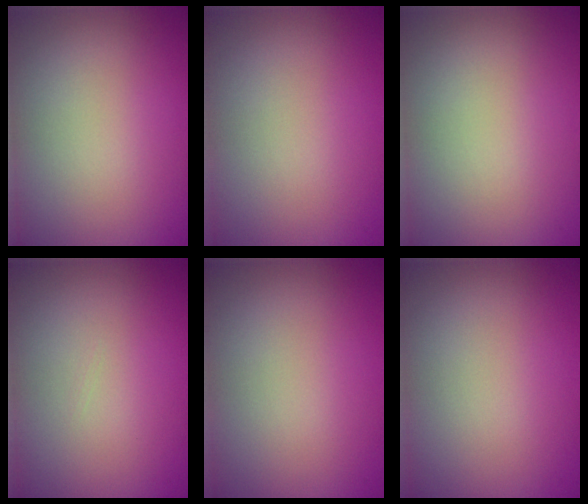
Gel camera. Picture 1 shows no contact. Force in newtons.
{"total": 0.0}
{"total": 0.0}
{"total": 0.0}
{"total": 0.0}
{"total": 0.0}